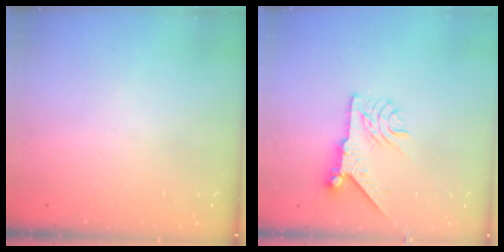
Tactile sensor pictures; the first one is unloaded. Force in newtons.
{"total": 9.1, "press": 9.1, "slide": 1.1}